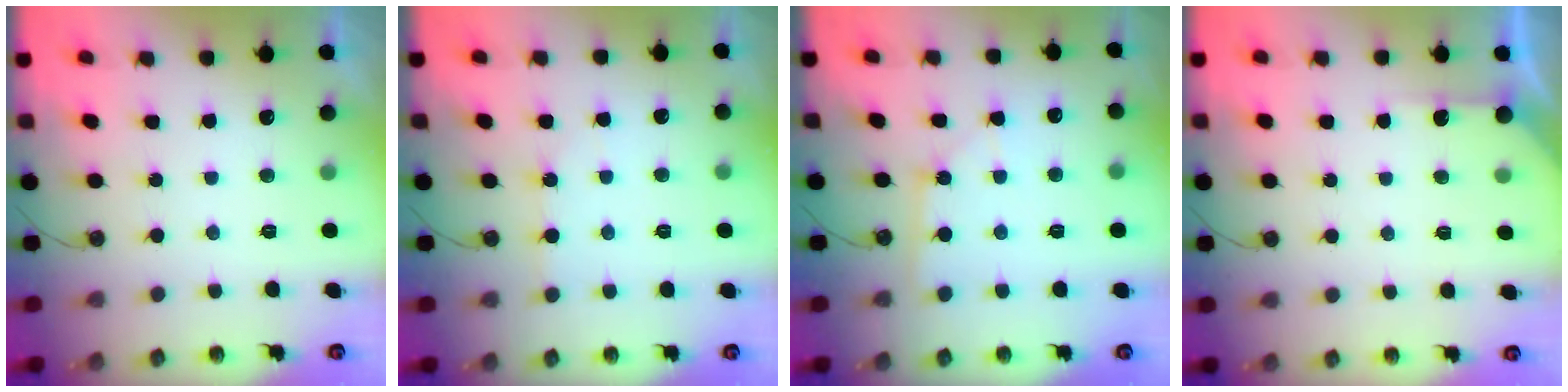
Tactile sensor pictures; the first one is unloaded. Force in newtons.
{"total": 3.0, "press": 3.0, "slide": 0.4}
{"total": 3.5, "press": 3.5, "slide": 0.5}
{"total": 4.5, "press": 4.5, "slide": 0.3}